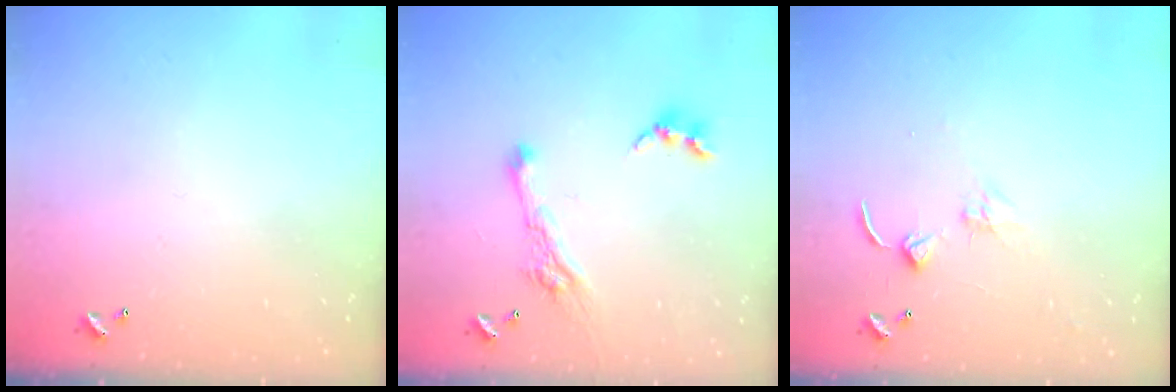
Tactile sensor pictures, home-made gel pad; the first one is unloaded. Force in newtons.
{"total": 7.0, "press": 6.9, "slide": 1.1}
{"total": 1.4, "press": 1.3, "slide": 0.3}